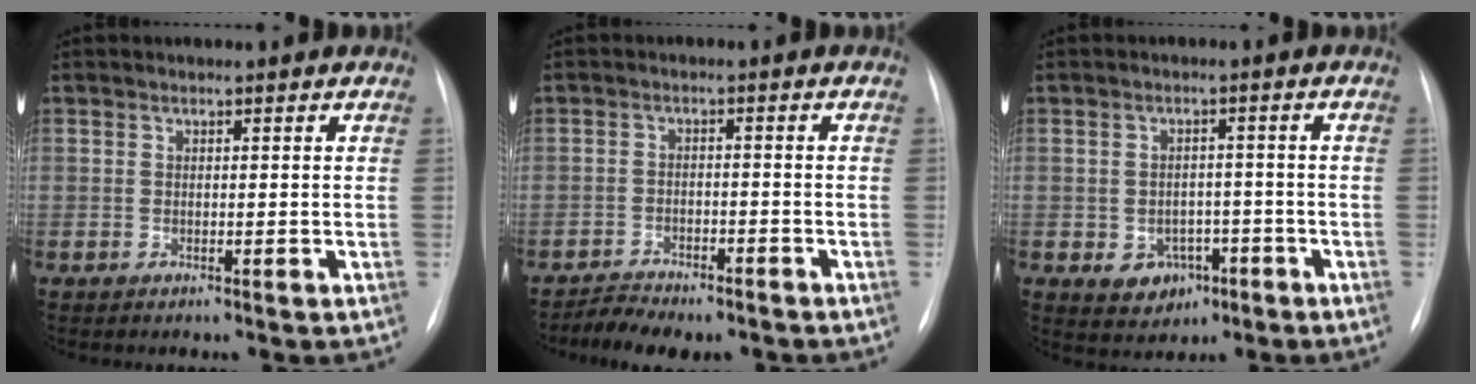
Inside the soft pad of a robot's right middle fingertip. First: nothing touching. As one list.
[{"total": 6.7, "force": [-5.9, 2.2, 2.2], "torque": [-0.029, 0.001, -0.087]}, {"total": 5.1, "force": [-2.0, 4.2, 2.2], "torque": [-0.027, 0.011, -0.016]}]